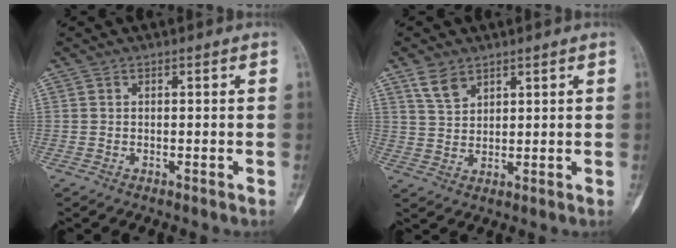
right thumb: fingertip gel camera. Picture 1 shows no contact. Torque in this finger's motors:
{"motor_torque": [-0.69, 0.33, 0.11, 0.30, 0.06]}